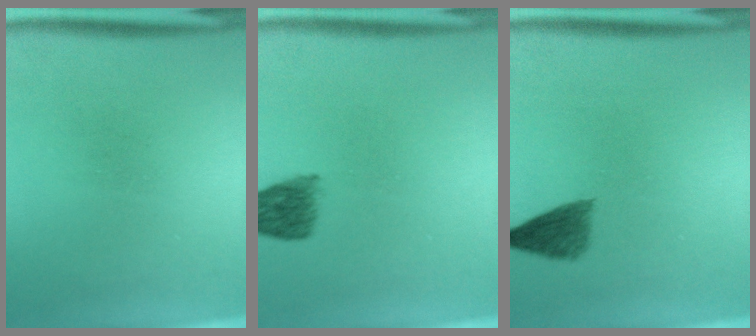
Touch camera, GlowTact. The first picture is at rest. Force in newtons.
{"total": 4.7}
{"total": 3.2}